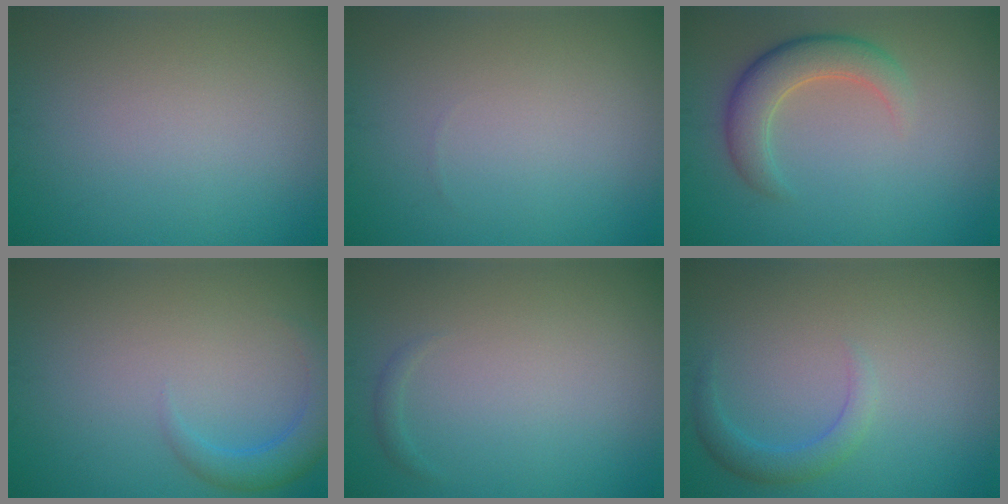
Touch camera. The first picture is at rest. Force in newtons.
{"total": 0.0}
{"total": 4.4, "press": 4.4, "slide": 0.3}
{"total": 2.8, "press": 2.8, "slide": 0.2}
{"total": 0.5, "press": 0.5, "slide": 0.0}
{"total": 2.1, "press": 2.1, "slide": 0.1}